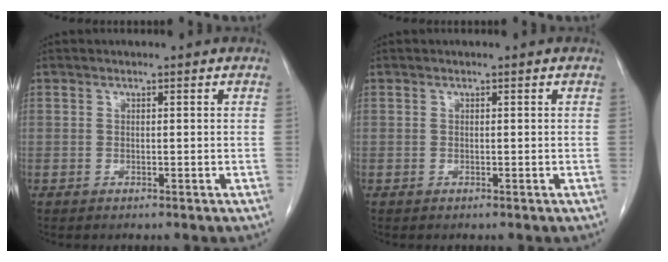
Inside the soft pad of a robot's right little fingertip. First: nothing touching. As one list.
[{"total": 0.0}]